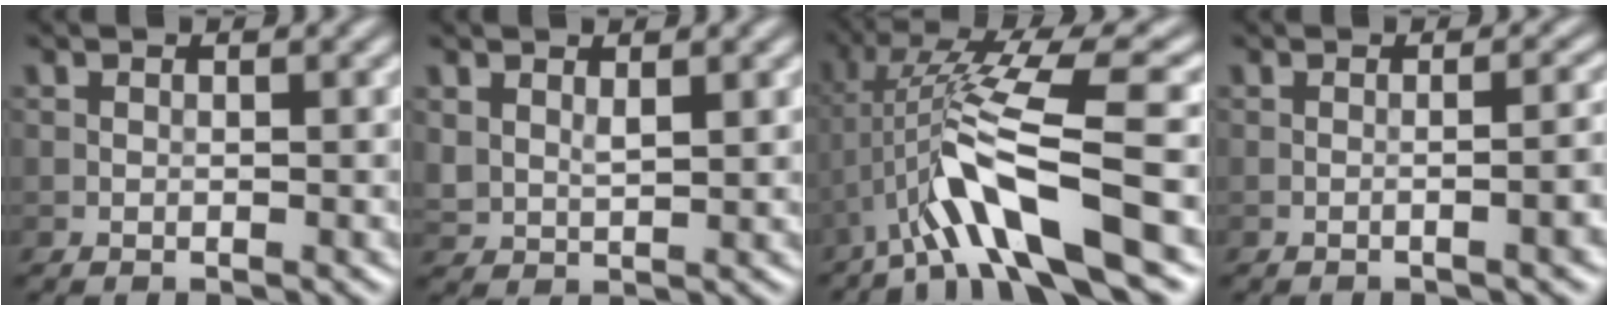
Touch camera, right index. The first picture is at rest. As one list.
[{"total": 1.8, "force": [1.1, 1.0, 1.1], "torque": [-0.028, -0.006, 0.029]}, {"total": 9.3, "force": [-2.7, 1.6, 8.8], "torque": [-0.158, 0.019, -0.049]}, {"total": 3.7, "force": [-0.7, 1.3, 3.4], "torque": [-0.014, 0.018, -0.015]}]